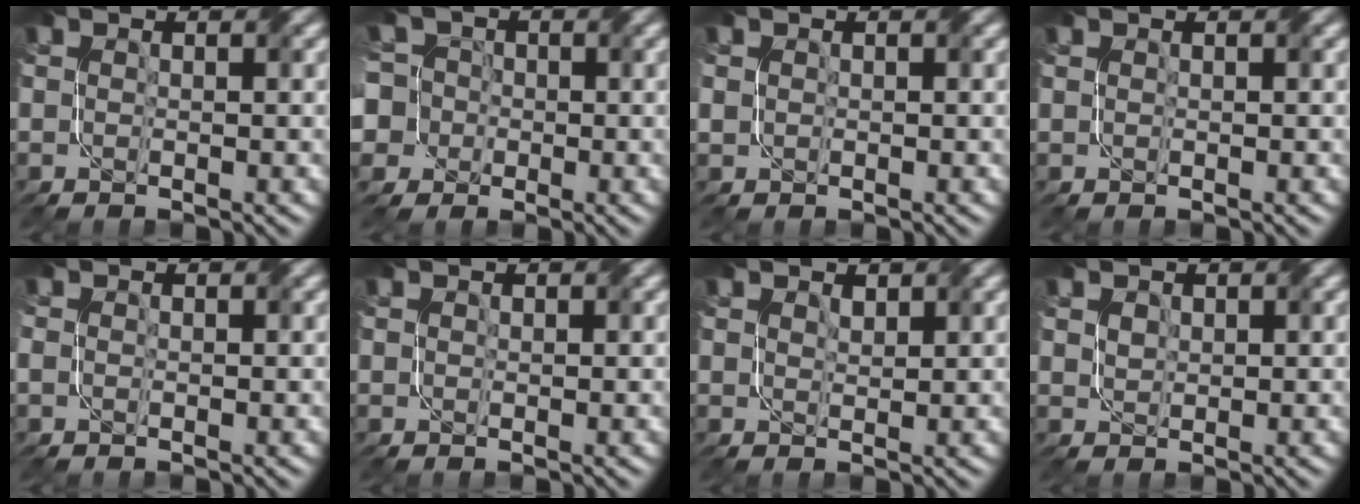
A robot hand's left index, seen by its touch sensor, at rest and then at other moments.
{"total": 9.0, "force": [-0.6, 8.3, 3.5], "torque": [-0.083, 0.029, -0.062]}
{"total": 0.7, "force": [0.0, 0.7, 0.1], "torque": [-0.007, -0.002, -0.002]}
{"total": 0.0}
{"total": 1.2, "force": [-0.3, 0.9, 0.7], "torque": [-0.016, 0.002, -0.006]}
{"total": 0.0}
{"total": 0.6, "force": [0.6, 0.1, 0.1], "torque": [-0.006, -0.003, 0.011]}
{"total": 1.1, "force": [0.7, 0.8, 0.4], "torque": [-0.018, 0.002, 0.015]}